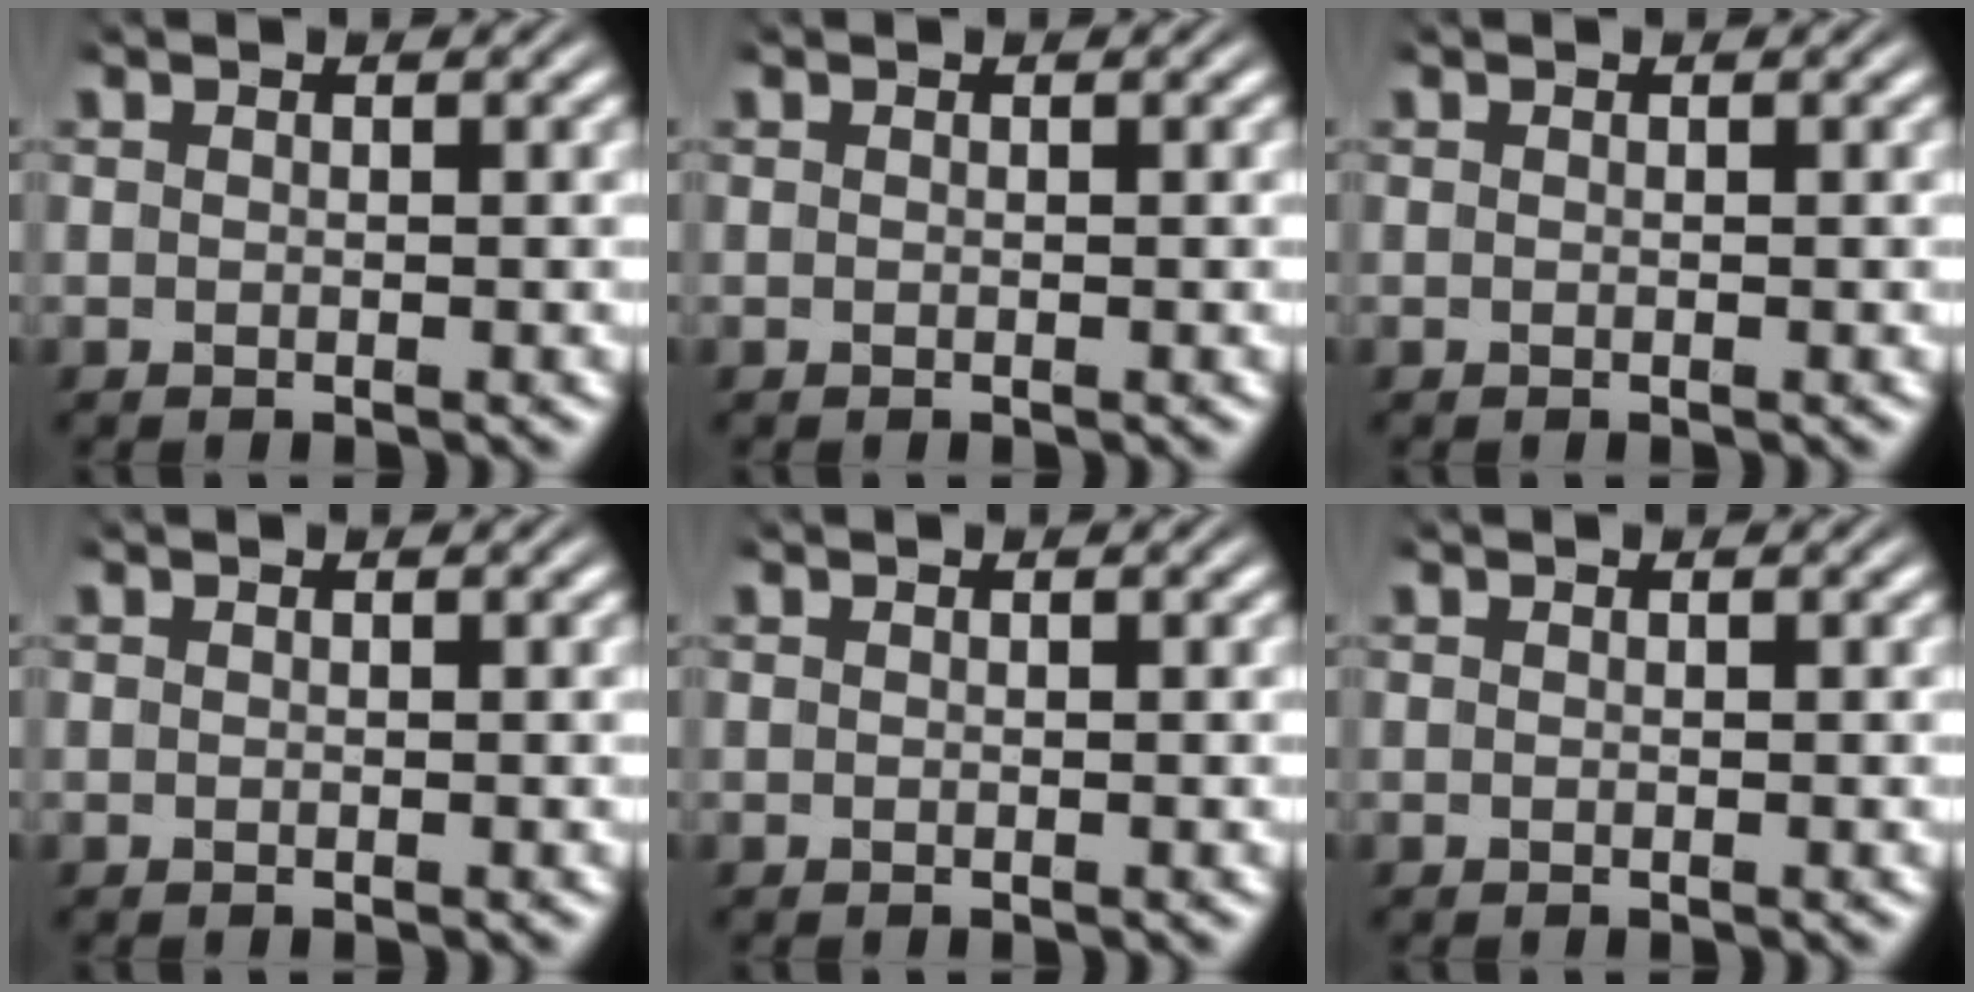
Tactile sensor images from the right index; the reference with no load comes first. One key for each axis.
{"total": 0.0}
{"total": 0.0}
{"total": 0.0}
{"total": 0.0}
{"total": 0.0}